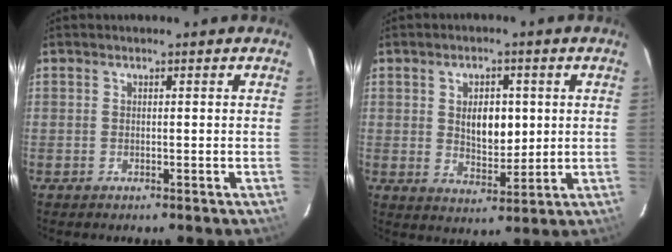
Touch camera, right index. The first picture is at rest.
{"total": 7.2, "force": [1.3, 4.4, 5.6], "torque": [-0.089, 0.002, 0.028]}